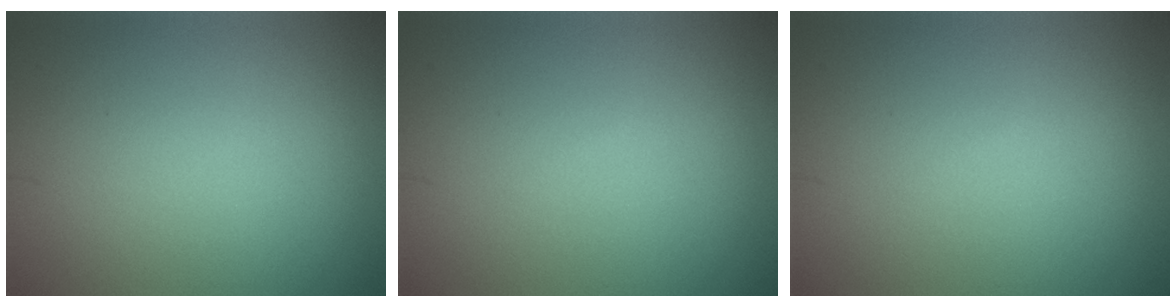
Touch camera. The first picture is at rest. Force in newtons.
{"total": 0.0}
{"total": 0.0}